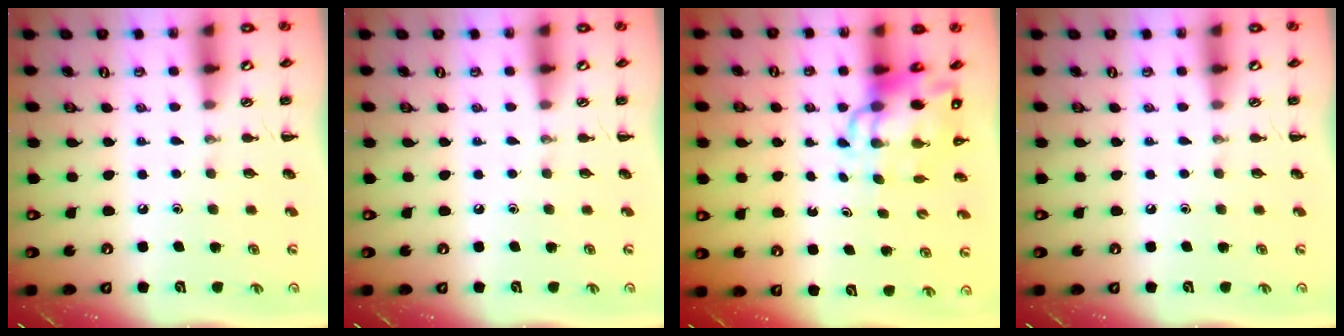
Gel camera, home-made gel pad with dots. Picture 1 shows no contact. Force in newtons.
{"total": 0.0}
{"total": 9.6, "press": 9.2, "slide": 2.6}
{"total": 0.0}